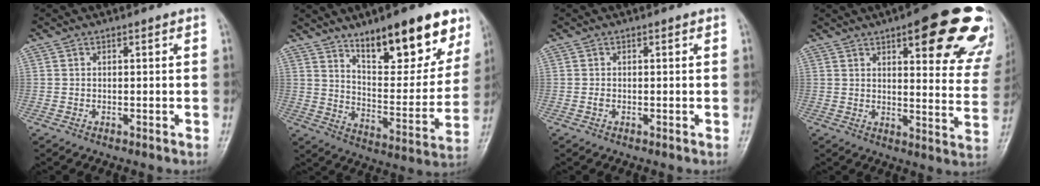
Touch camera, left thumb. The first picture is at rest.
{"total": 19.9, "force": [12.8, 6.9, 13.6], "torque": [-0.140, -0.066, 0.200]}
{"total": 0.6, "force": [0.0, 0.4, 0.4], "torque": [-0.007, -0.001, -0.002]}
{"total": 22.9, "force": [13.2, 6.8, 17.5], "torque": [-0.175, -0.046, 0.155]}